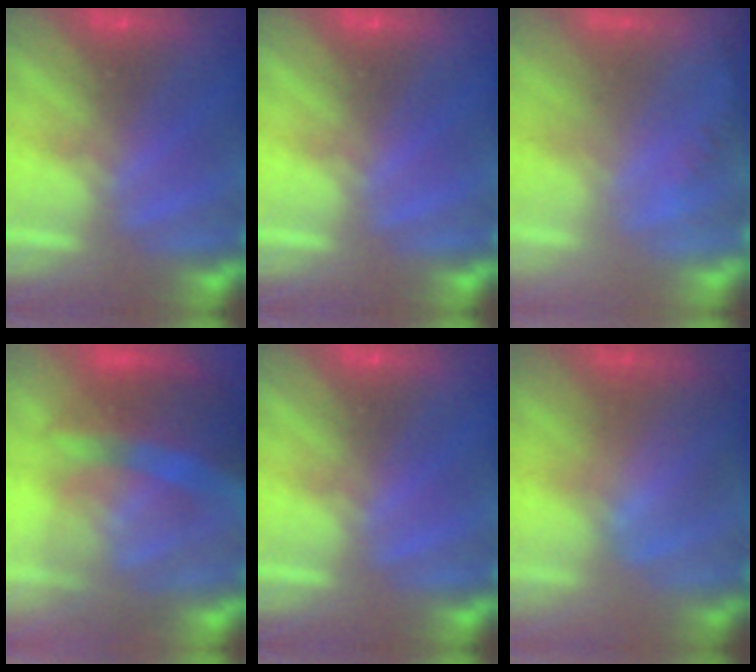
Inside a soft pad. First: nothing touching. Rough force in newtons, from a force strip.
{"total": 0.0}
{"total": 1.3}
{"total": 8.7}
{"total": 0.0}
{"total": 3.7}